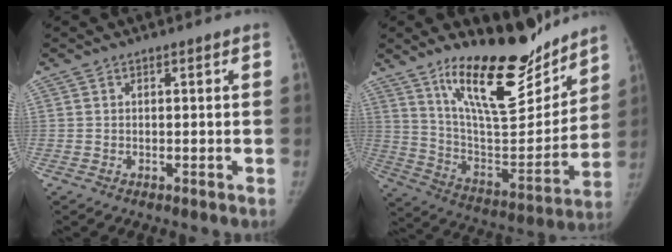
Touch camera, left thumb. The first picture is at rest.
{"total": 23.2, "force": [16.9, 7.6, 13.9], "torque": [-0.172, -0.107, 0.283]}